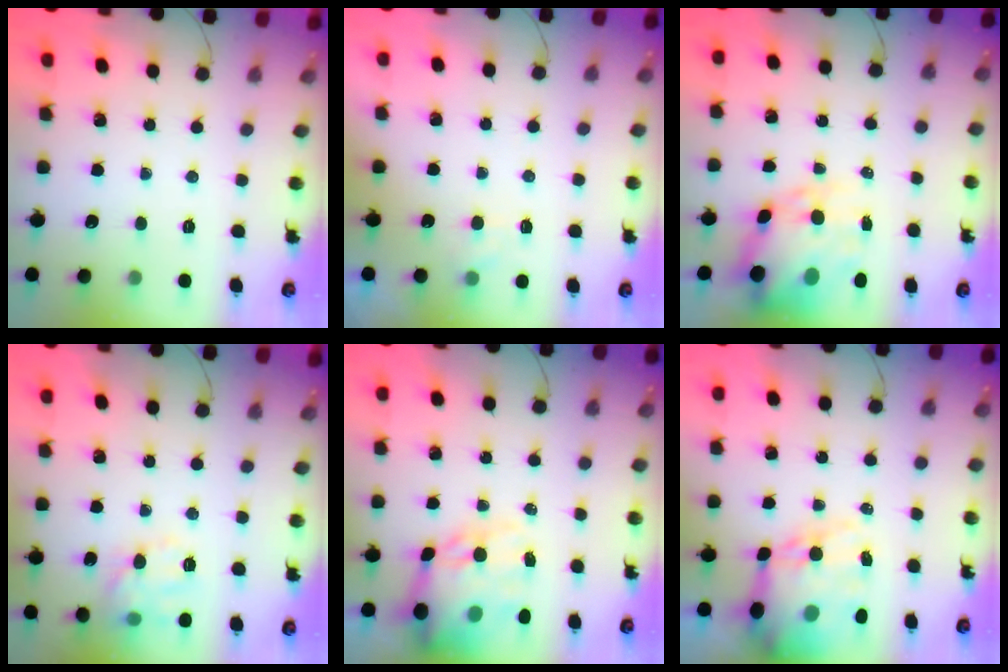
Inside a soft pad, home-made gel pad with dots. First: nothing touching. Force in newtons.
{"total": 2.0, "press": 1.6, "slide": 1.2}
{"total": 12.9, "press": 12.4, "slide": 3.8}
{"total": 11.5, "press": 11.5, "slide": 0.6}
{"total": 17.6, "press": 17.1, "slide": 4.4}
{"total": 15.8, "press": 15.4, "slide": 3.5}